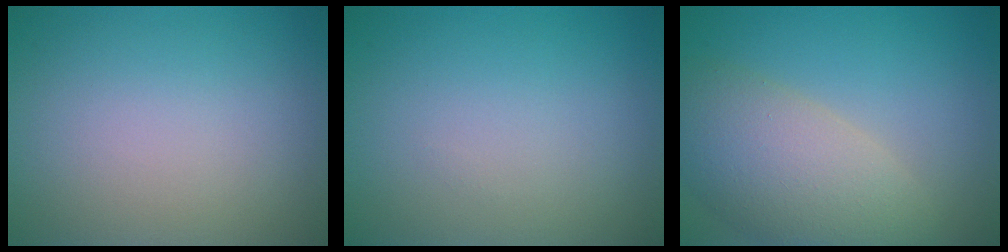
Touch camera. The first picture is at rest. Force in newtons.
{"total": 0.0}
{"total": 7.5, "press": 7.5, "slide": 0.5}